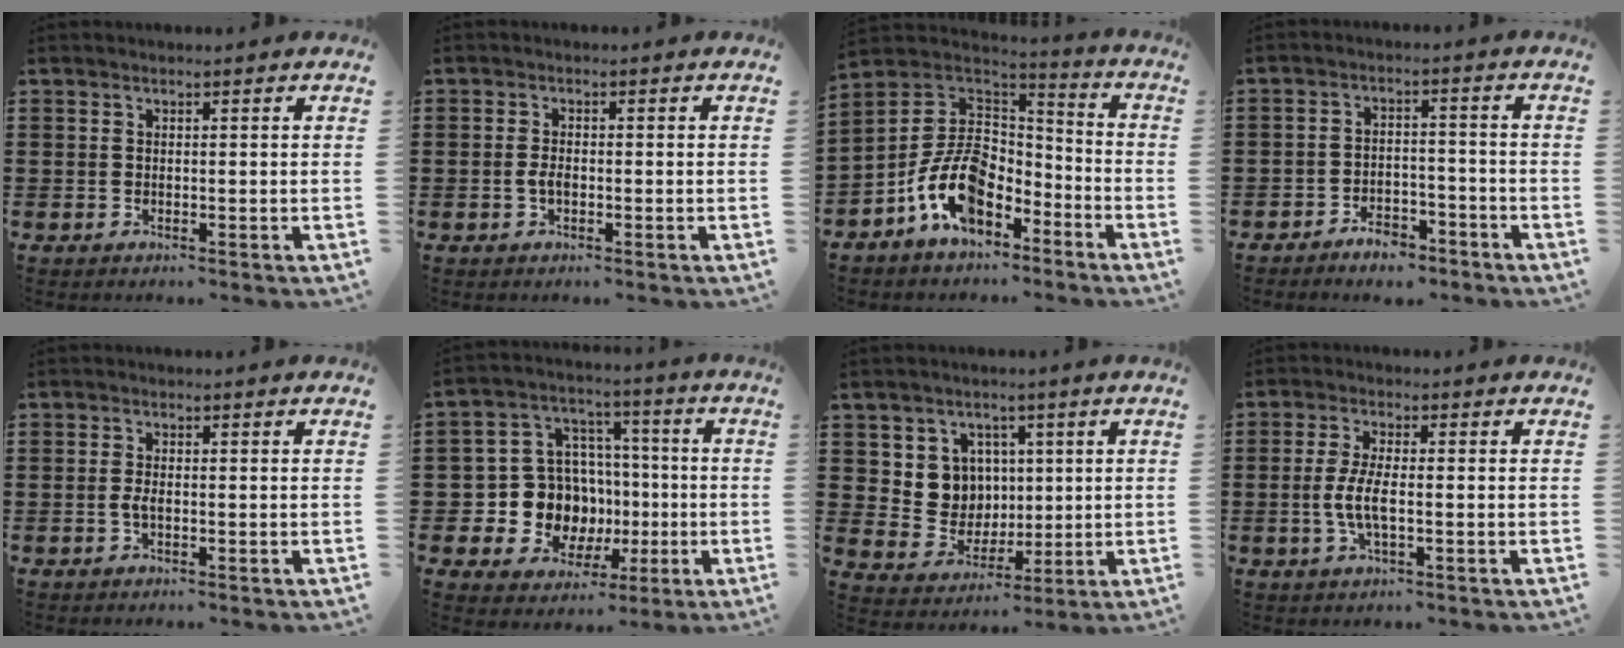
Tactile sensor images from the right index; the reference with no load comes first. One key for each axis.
{"total": 1.9, "fx": -0.5, "fy": 0.7, "fz": 1.7, "tx": -0.041, "ty": -0.005, "tz": -0.011}
{"total": 12.0, "fx": -5.3, "fy": 7.5, "fz": 7.7, "tx": -0.177, "ty": 0.016, "tz": -0.104}
{"total": 4.2, "fx": -3.9, "fy": 1.2, "fz": 1.2, "tx": -0.020, "ty": 0.012, "tz": -0.076}
{"total": 1.5, "fx": -0.4, "fy": 0.3, "fz": 1.4, "tx": -0.035, "ty": -0.007, "tz": -0.008}
{"total": 10.8, "fx": -1.3, "fy": 10.0, "fz": 4.0, "tx": -0.112, "ty": 0.001, "tz": -0.011}
{"total": 7.1, "fx": 2.4, "fy": 6.5, "fz": 1.3, "tx": -0.054, "ty": -0.001, "tz": 0.048}
{"total": 5.1, "fx": -1.0, "fy": 1.5, "fz": 4.8, "tx": -0.112, "ty": -0.005, "tz": -0.027}